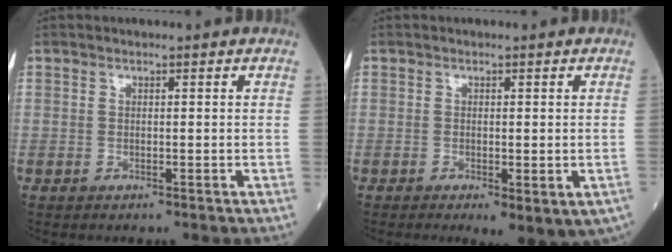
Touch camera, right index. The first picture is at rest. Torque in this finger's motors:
{"motor_torque": [0.32, -0.46, 0.20, 0.07]}